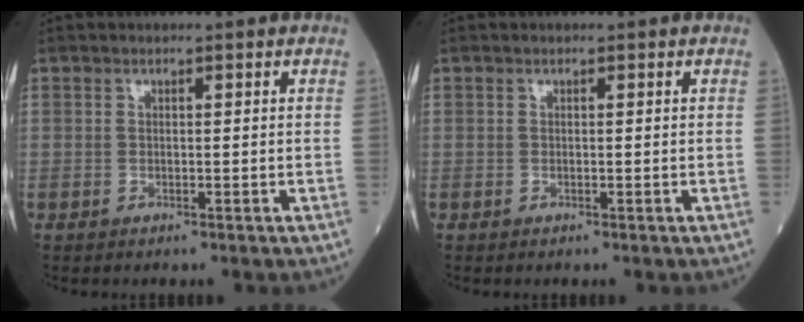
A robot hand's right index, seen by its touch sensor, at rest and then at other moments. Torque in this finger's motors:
{"motor_torque": [0.01, 0.01, 0.00, -0.01]}